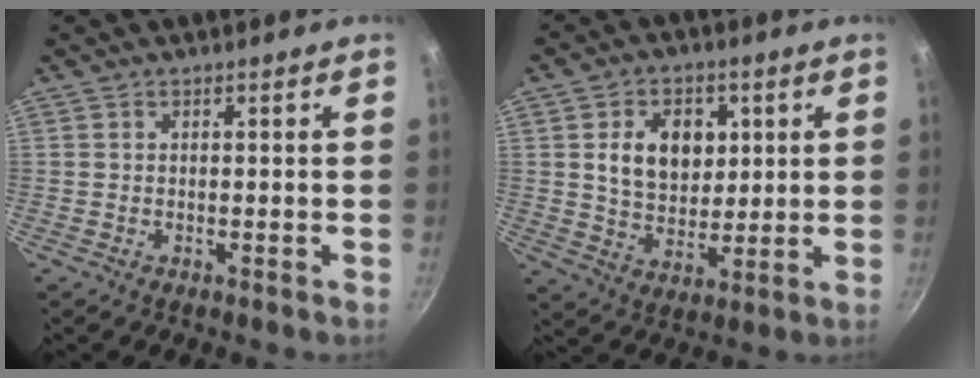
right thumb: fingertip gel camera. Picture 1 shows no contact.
{"total": 11.4, "force": [2.7, 8.4, 7.3], "torque": [-0.086, -0.011, 0.046]}